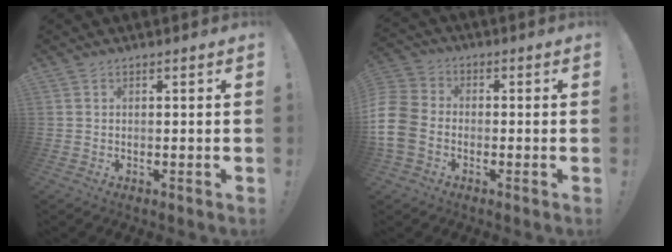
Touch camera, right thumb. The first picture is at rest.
{"total": 10.5, "force": [-3.4, 8.0, 5.9], "torque": [-0.130, 0.026, -0.060]}